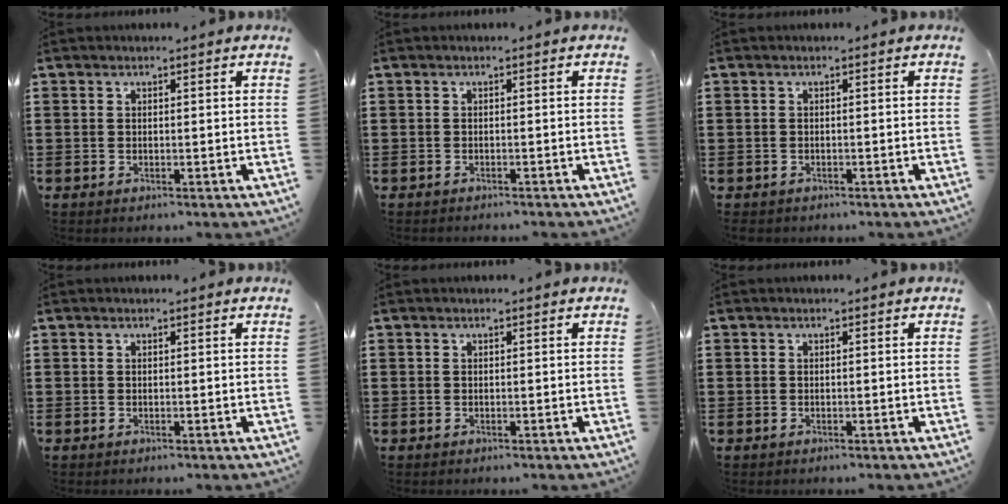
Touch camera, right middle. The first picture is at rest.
{"total": 0.5, "force": [-0.5, -0.1, 0.0], "torque": [-0.002, -0.002, -0.010]}
{"total": 0.5, "force": [-0.5, 0.2, -0.1], "torque": [-0.002, -0.001, -0.011]}
{"total": 0.0}
{"total": 0.0}
{"total": 0.0}